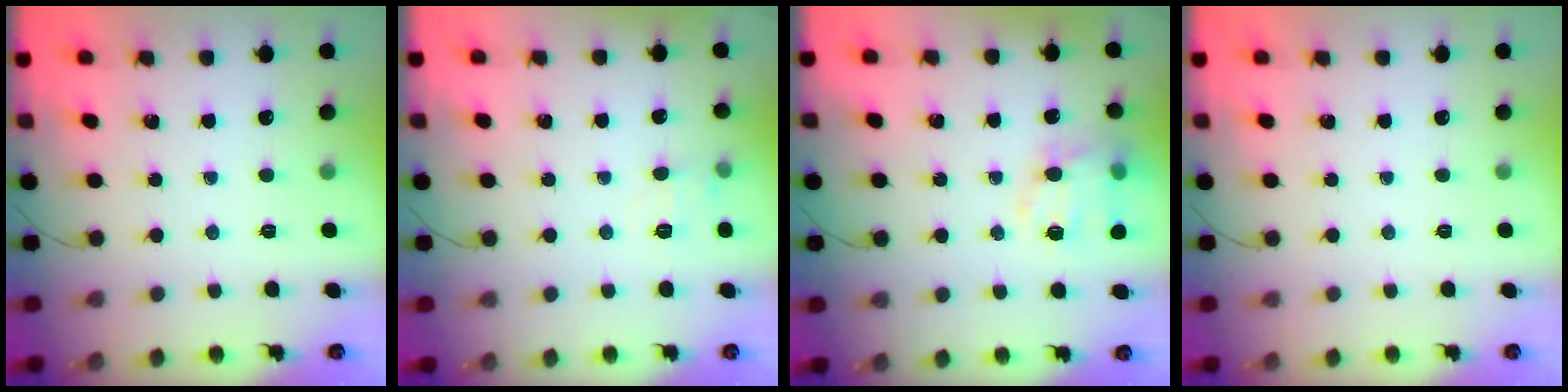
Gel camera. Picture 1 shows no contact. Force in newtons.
{"total": 7.1, "press": 6.9, "slide": 1.7}
{"total": 15.1, "press": 14.9, "slide": 2.7}
{"total": 0.0}